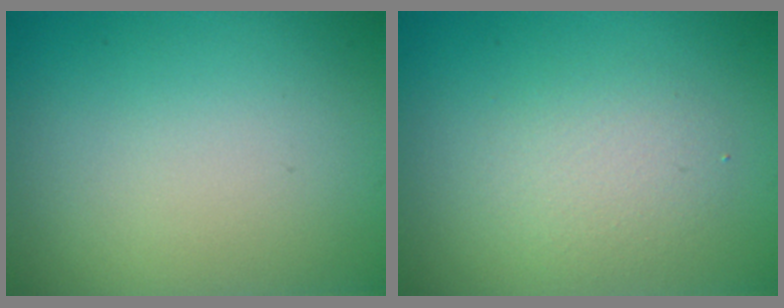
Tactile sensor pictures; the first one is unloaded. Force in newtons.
{"total": 2.5, "press": 2.5, "slide": 0.1}